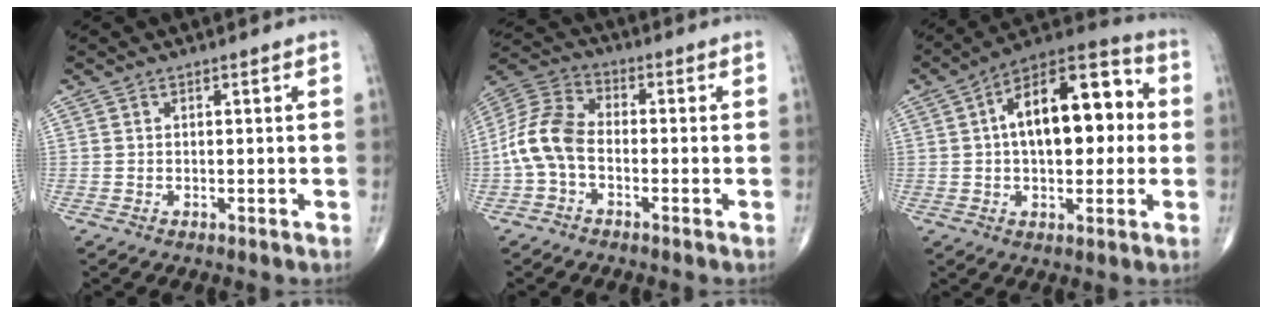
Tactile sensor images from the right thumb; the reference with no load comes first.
{"total": 9.9, "force": [-2.0, 6.2, 7.4], "torque": [-0.151, 0.030, -0.054]}
{"total": 18.7, "force": [2.1, 9.8, 15.8], "torque": [-0.215, 0.036, 0.024]}